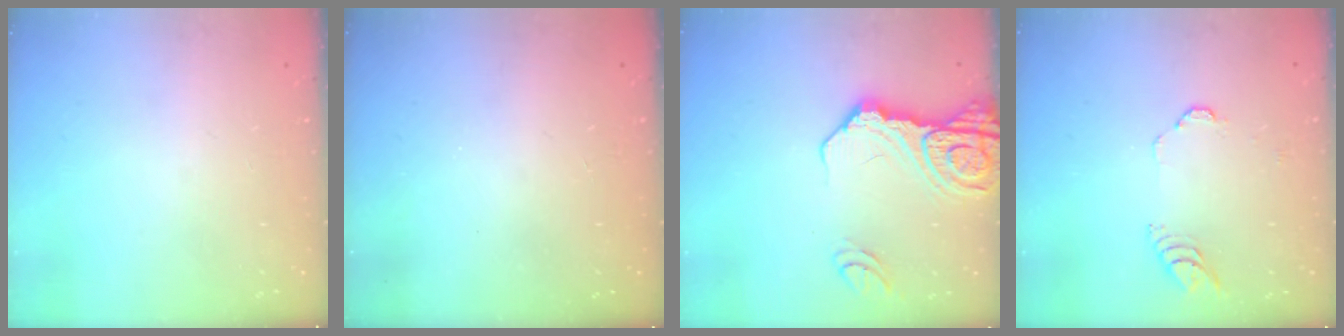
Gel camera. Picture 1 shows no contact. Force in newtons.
{"total": 0.0}
{"total": 16.1, "press": 16.0, "slide": 1.8}
{"total": 4.2, "press": 4.2, "slide": 0.3}